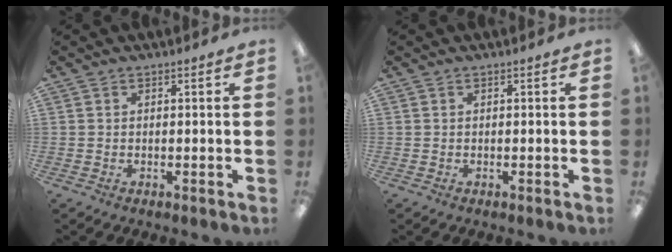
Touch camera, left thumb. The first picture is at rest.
{"total": 0.0}